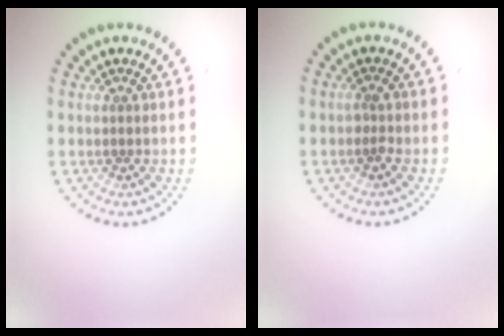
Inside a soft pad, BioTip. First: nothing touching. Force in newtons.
{"total": 0.6, "press": 0.6, "slide": 0.2}